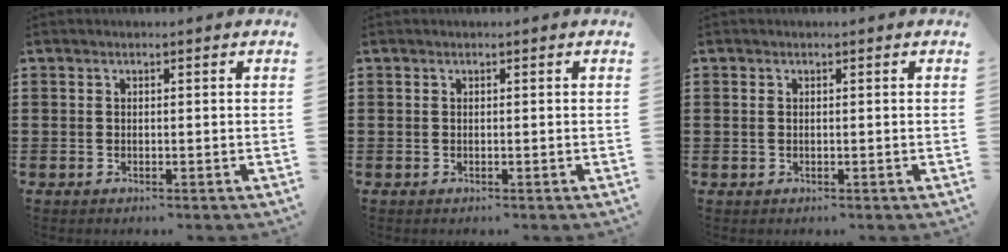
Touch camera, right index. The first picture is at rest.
{"total": 0.0}
{"total": 0.7, "force": [0.1, 0.4, 0.5], "torque": [-0.012, 0.003, 0.002]}